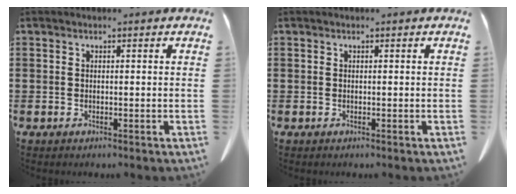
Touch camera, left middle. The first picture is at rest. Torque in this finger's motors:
{"motor_torque": [-0.03, 0.01, 0.00, 0.00]}